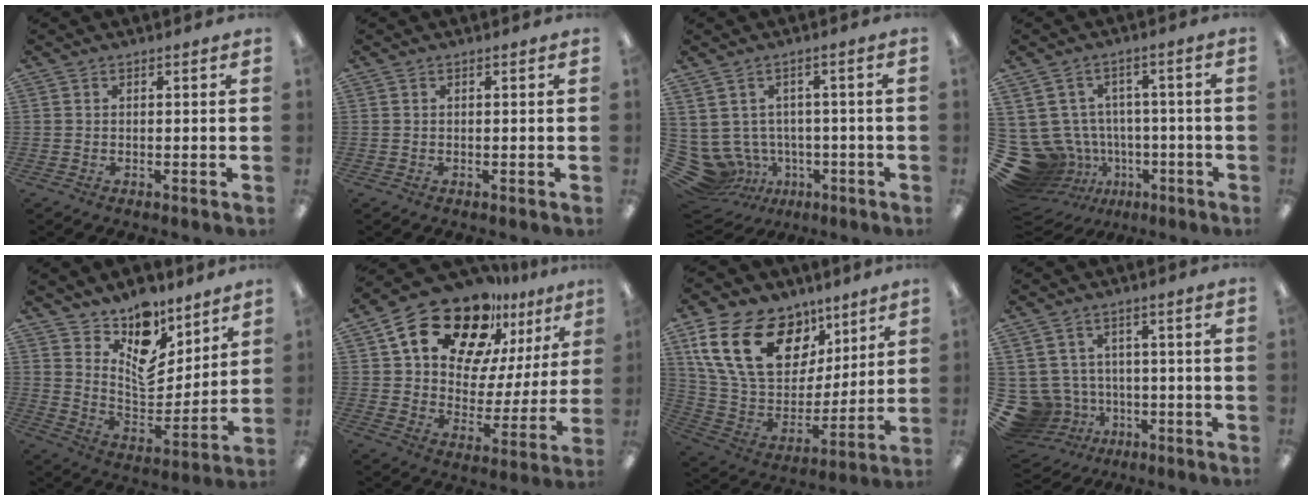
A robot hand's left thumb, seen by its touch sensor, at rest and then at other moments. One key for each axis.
{"total": 0.0}
{"total": 1.3, "fx": 0.4, "fy": 1.2, "fz": 0.1, "tx": -0.005, "ty": 0.003, "tz": 0.004}
{"total": 13.3, "fx": -4.3, "fy": 11.8, "fz": 4.3, "tx": -0.115, "ty": 0.014, "tz": -0.049}
{"total": 12.2, "fx": 8.9, "fy": 6.6, "fz": 5.0, "tx": -0.077, "ty": -0.082, "tz": 0.166}
{"total": 20.6, "fx": 14.6, "fy": 10.7, "fz": 9.8, "tx": -0.169, "ty": -0.094, "tz": 0.258}
{"total": 23.7, "fx": 10.8, "fy": 15.5, "fz": 14.3, "tx": -0.278, "ty": -0.036, "tz": 0.197}
{"total": 10.0, "fx": -2.3, "fy": 9.3, "fz": 3.0, "tx": -0.111, "ty": 0.004, "tz": -0.033}